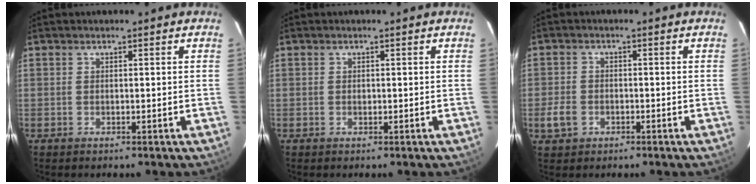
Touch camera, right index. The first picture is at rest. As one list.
[{"total": 0.5, "force": [0.0, 0.5, 0.0], "torque": [0.001, -0.001, 0.002]}, {"total": 4.3, "force": [-1.7, 3.5, 1.8], "torque": [-0.048, 0.003, -0.027]}]